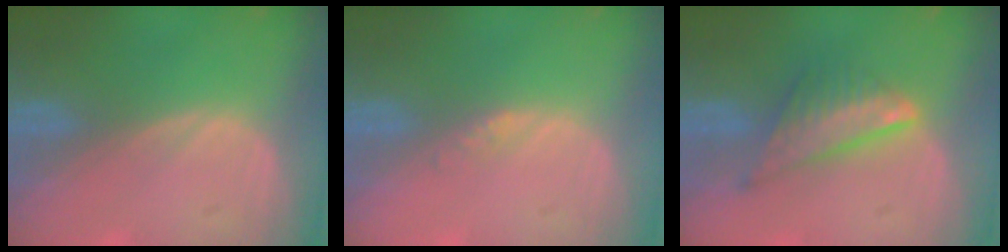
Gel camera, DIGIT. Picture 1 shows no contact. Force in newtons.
{"total": 1.1, "press": 1.1, "slide": 0.1}
{"total": 7.5, "press": 6.4, "slide": 3.9}